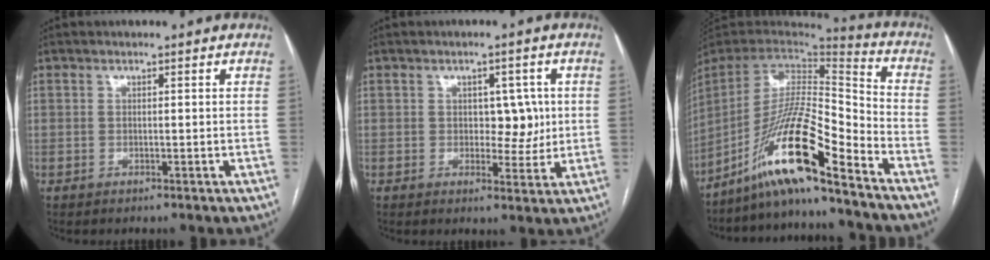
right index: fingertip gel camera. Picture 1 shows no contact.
{"total": 4.8, "force": [0.6, 2.8, 3.8], "torque": [-0.044, 0.006, 0.015]}
{"total": 16.4, "force": [-11.8, 0.5, 11.4], "torque": [-0.222, 0.005, -0.215]}